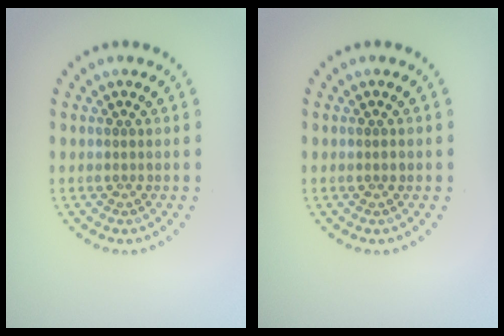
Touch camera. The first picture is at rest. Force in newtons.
{"total": 0.5, "press": 0.4, "slide": 0.3}